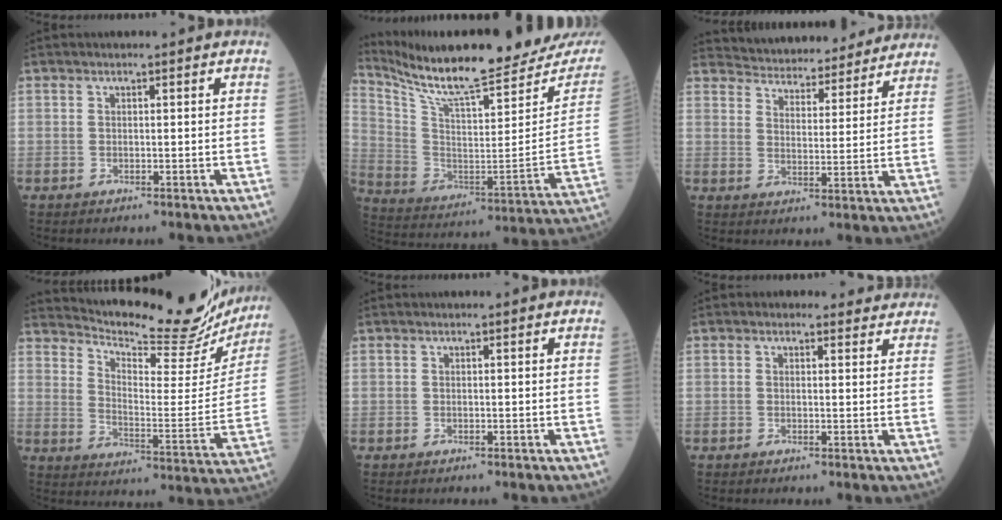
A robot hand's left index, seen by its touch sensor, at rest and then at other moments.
{"total": 27.4, "force": [24.5, 2.8, 11.9], "torque": [-0.218, -0.085, 0.355]}
{"total": 17.4, "force": [16.6, 3.8, 3.7], "torque": [-0.043, 0.009, 0.215]}
{"total": 23.5, "force": [21.8, 4.1, 8.0], "torque": [-0.126, -0.066, 0.284]}
{"total": 0.0}
{"total": 2.9, "force": [2.5, 1.5, 0.3], "torque": [0.002, 0.002, 0.015]}